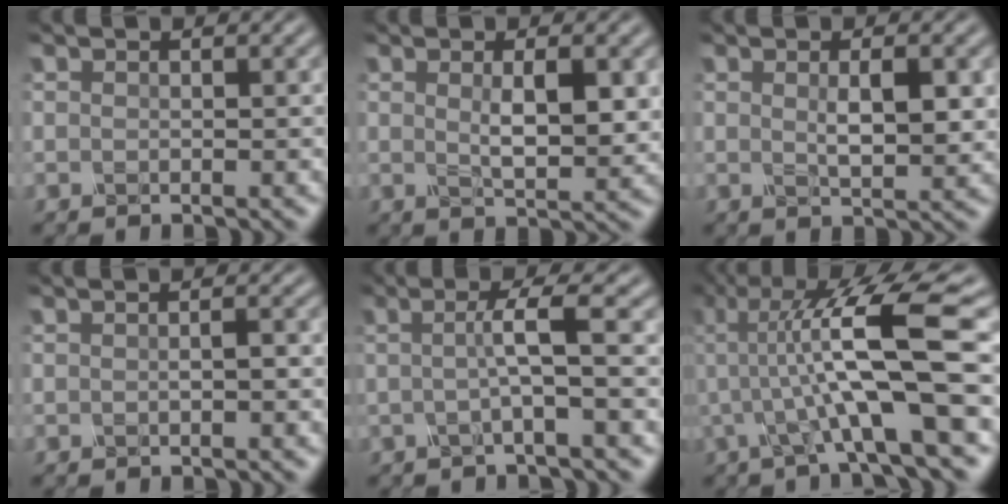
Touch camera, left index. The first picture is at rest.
{"total": 3.9, "force": [0.6, 1.0, 3.7], "torque": [-0.067, -0.004, 0.018]}
{"total": 3.3, "force": [0.4, 0.7, 3.2], "torque": [-0.058, -0.003, 0.014]}
{"total": 1.2, "force": [-0.1, 0.3, 1.1], "torque": [-0.007, -0.005, -0.004]}
{"total": 3.1, "force": [-0.2, 0.2, 3.1], "torque": [-0.057, -0.001, -0.008]}
{"total": 10.9, "force": [0.2, 1.4, 10.8], "torque": [-0.179, 0.014, 0.003]}